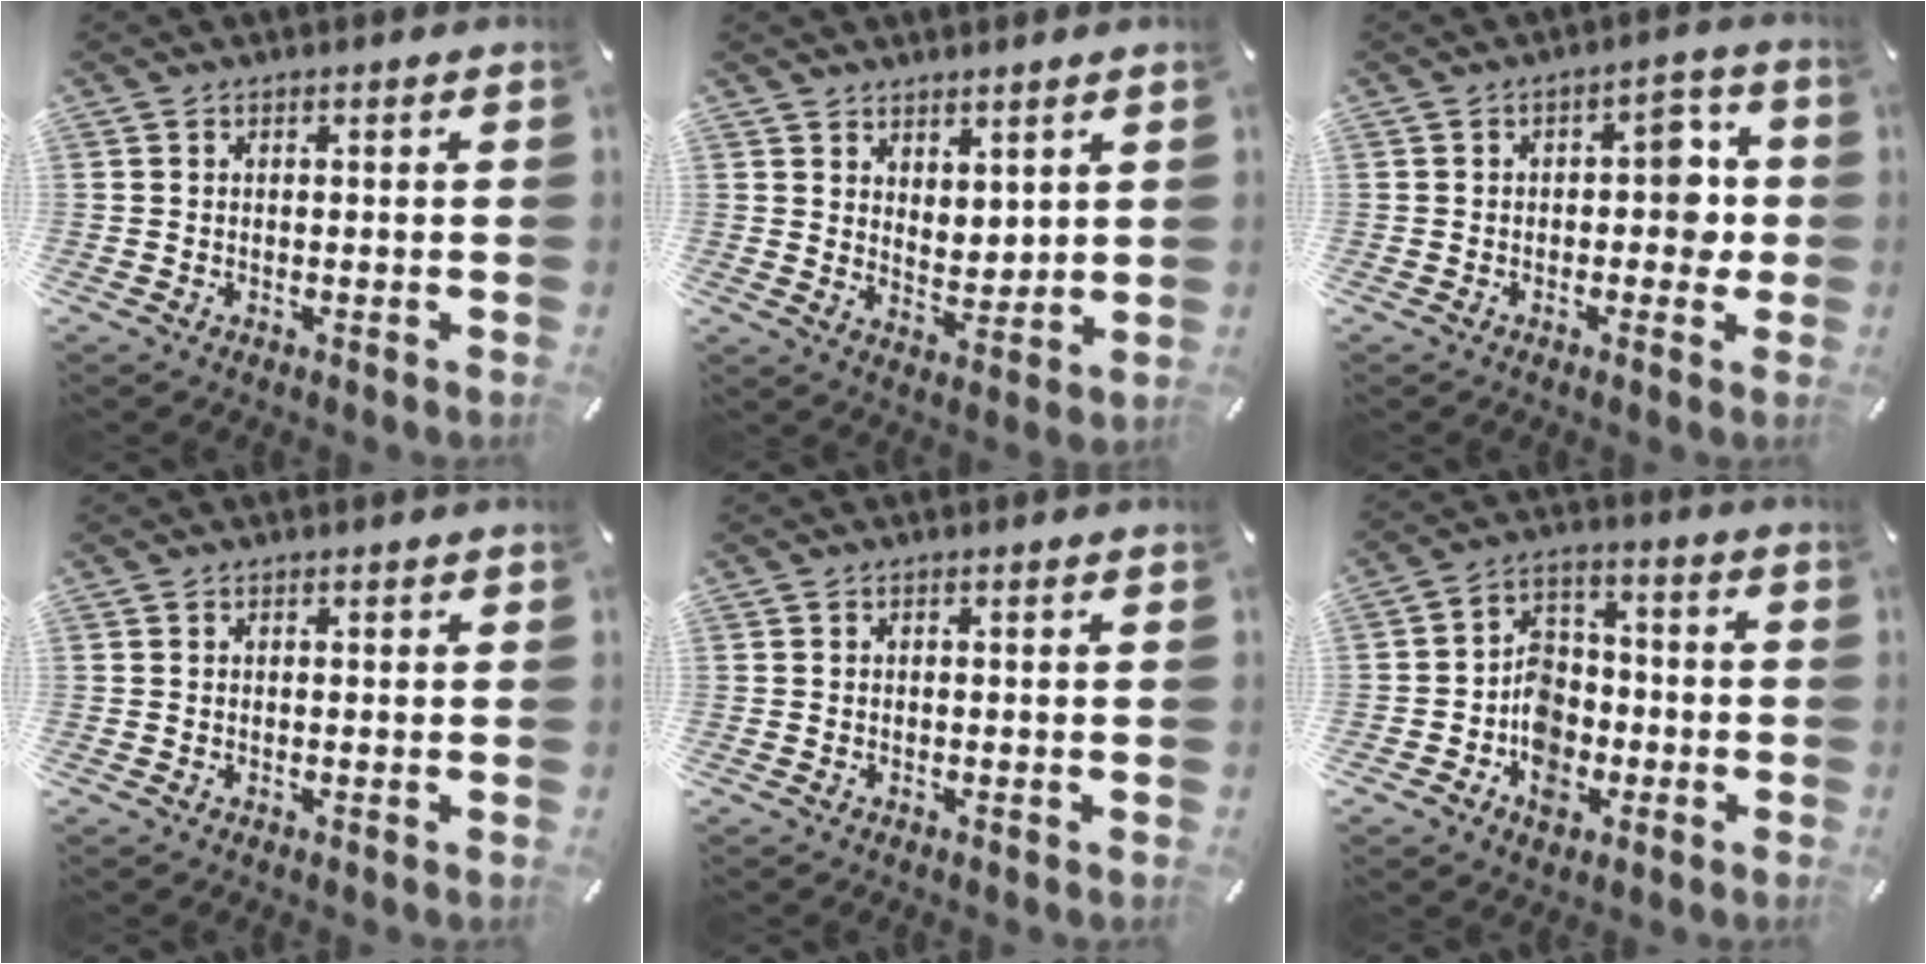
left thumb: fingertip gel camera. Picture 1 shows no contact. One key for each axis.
{"total": 5.1, "fx": 4.5, "fy": 2.5, "fz": -0.5, "tx": 0.007, "ty": -0.034, "tz": 0.085}
{"total": 8.0, "fx": -0.1, "fy": 4.9, "fz": 6.3, "tx": -0.068, "ty": 0.003, "tz": -0.012}
{"total": 0.0}
{"total": 0.0}
{"total": 10.2, "fx": -3.6, "fy": 8.3, "fz": 4.6, "tx": -0.080, "ty": 0.024, "tz": -0.065}